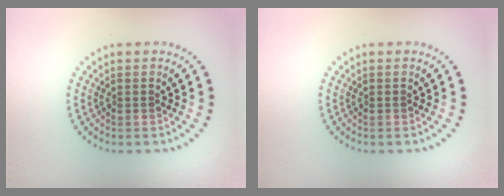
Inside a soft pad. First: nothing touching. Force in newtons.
{"total": 0.0}